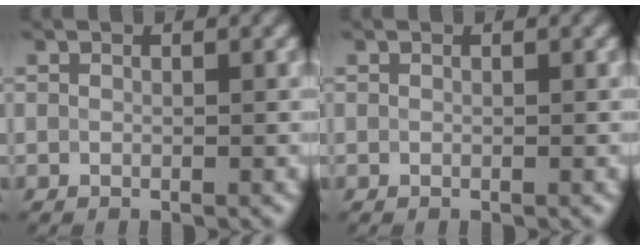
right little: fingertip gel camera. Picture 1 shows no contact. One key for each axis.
{"total": 0.0}